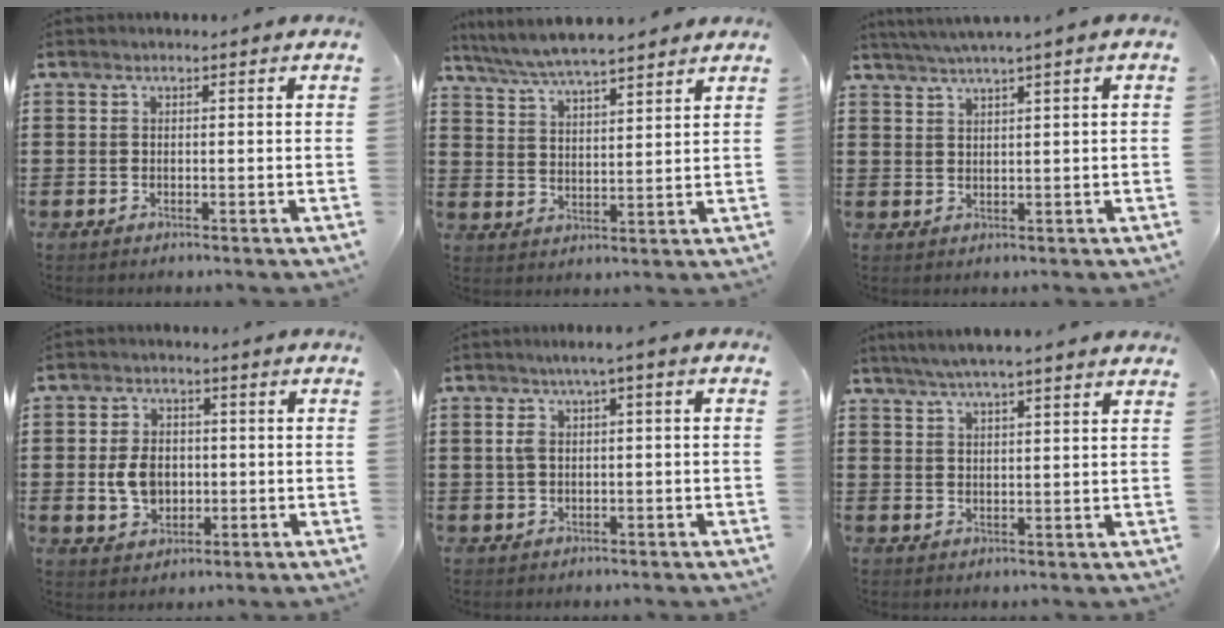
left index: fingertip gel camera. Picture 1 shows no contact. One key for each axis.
{"total": 5.7, "fx": 5.4, "fy": 0.1, "fz": 1.8, "tx": -0.056, "ty": -0.022, "tz": 0.095}
{"total": 2.4, "fx": 1.7, "fy": -0.6, "fz": 1.5, "tx": -0.029, "ty": -0.001, "tz": 0.031}
{"total": 5.8, "fx": -0.4, "fy": 4.2, "fz": 3.9, "tx": -0.085, "ty": 0.003, "tz": -0.014}
{"total": 3.2, "fx": -0.5, "fy": 1.2, "fz": 3.0, "tx": -0.061, "ty": 0.004, "tz": -0.015}
{"total": 4.0, "fx": 3.5, "fy": -0.5, "fz": 1.7, "tx": -0.043, "ty": -0.009, "tz": 0.064}